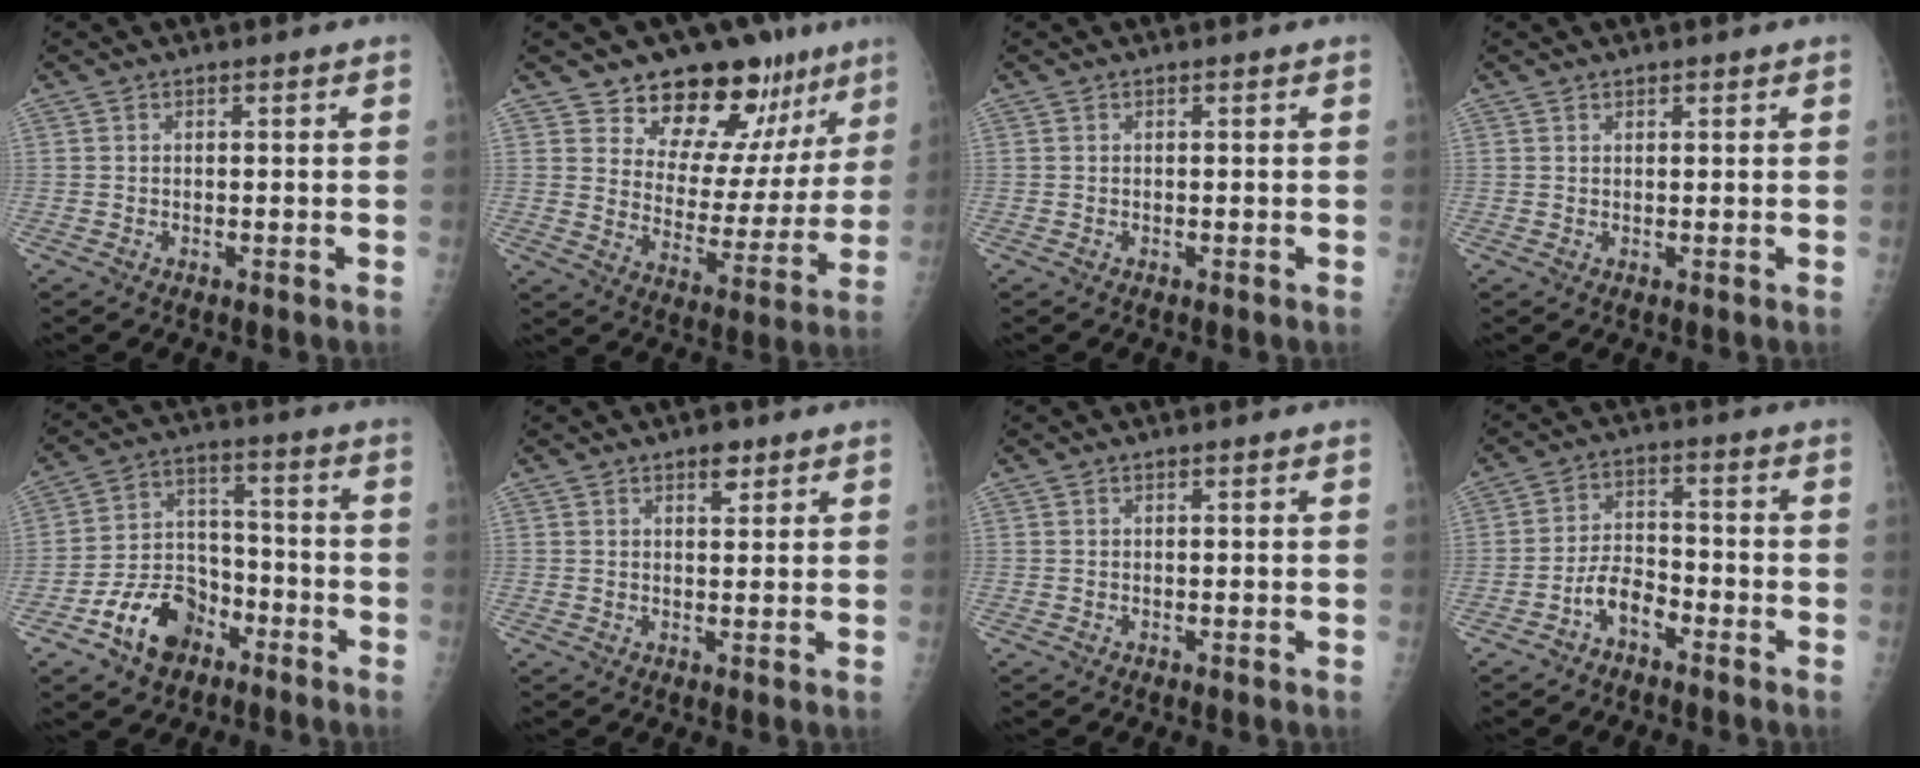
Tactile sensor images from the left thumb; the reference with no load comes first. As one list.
[{"total": 18.0, "force": [12.4, 9.6, 8.8], "torque": [-0.060, -0.074, 0.178]}, {"total": 0.0}, {"total": 0.7, "force": [0.6, 0.4, 0.1], "torque": [0.005, -0.004, 0.006]}, {"total": 12.4, "force": [-6.9, 8.4, 6.1], "torque": [-0.077, 0.060, -0.120]}, {"total": 2.6, "force": [1.7, 1.3, 1.5], "torque": [-0.011, -0.009, 0.026]}, {"total": 0.0}, {"total": 5.8, "force": [-3.6, 3.0, 3.3], "torque": [-0.052, 0.034, -0.072]}]